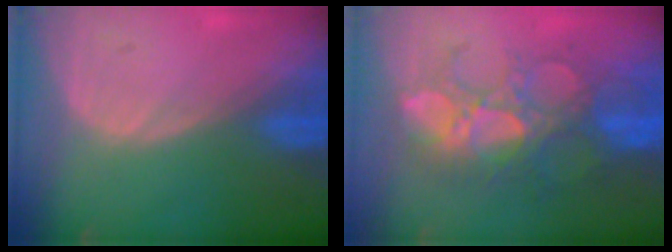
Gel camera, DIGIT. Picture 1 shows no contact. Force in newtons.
{"total": 10.1, "press": 9.6, "slide": 3.2}